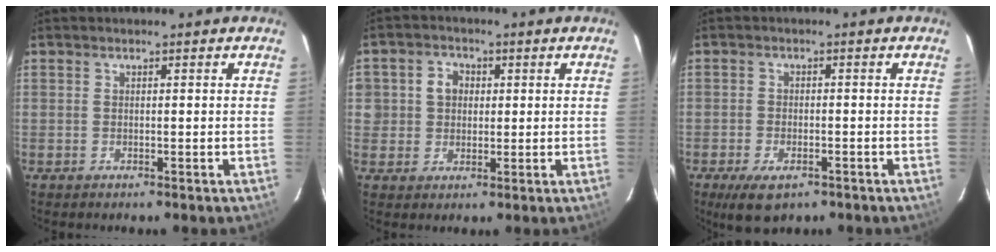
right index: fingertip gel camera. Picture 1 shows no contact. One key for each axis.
{"total": 4.8, "fx": 0.6, "fy": 4.6, "fz": 1.4, "tx": -0.021, "ty": 0.022, "tz": 0.012}
{"total": 6.6, "fx": -4.2, "fy": 3.2, "fz": 4.0, "tx": -0.093, "ty": -0.018, "tz": -0.069}